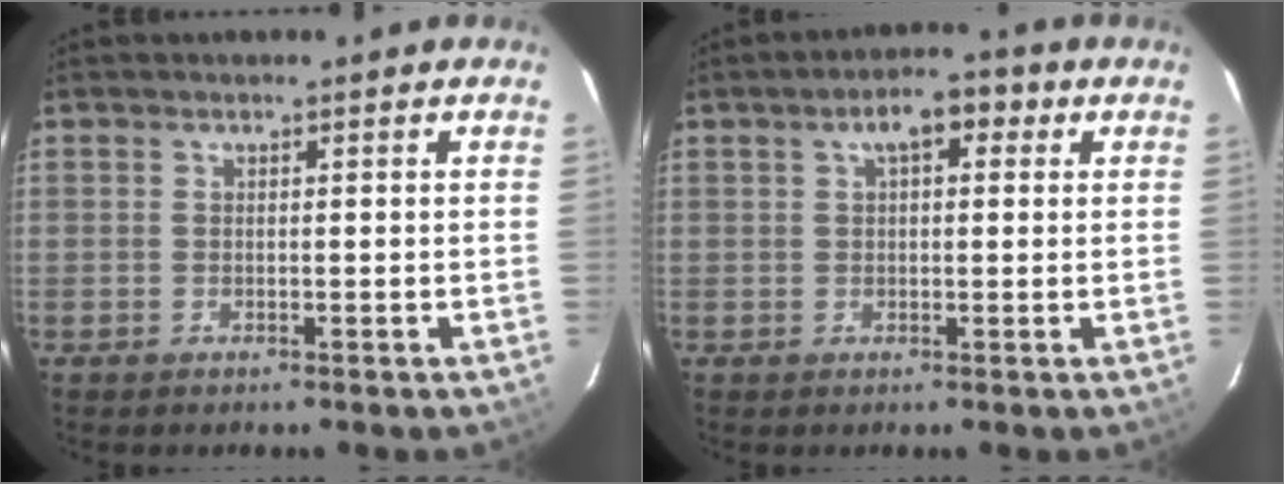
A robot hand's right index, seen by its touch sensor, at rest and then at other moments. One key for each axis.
{"total": 5.7, "fx": 2.2, "fy": 2.6, "fz": 4.5, "tx": -0.074, "ty": 0.023, "tz": 0.031}